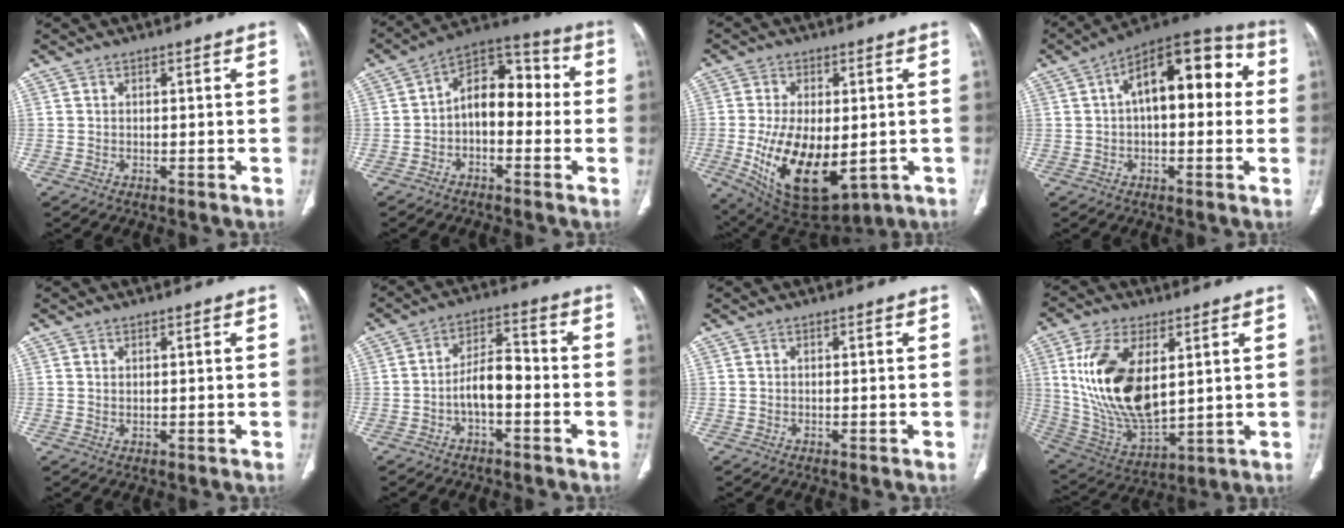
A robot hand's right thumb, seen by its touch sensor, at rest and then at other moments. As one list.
[{"total": 12.0, "force": [-0.9, 7.6, 9.2], "torque": [-0.102, 0.047, -0.031]}, {"total": 17.4, "force": [-3.3, 9.2, 14.5], "torque": [-0.253, -0.017, -0.024]}, {"total": 17.5, "force": [3.1, 8.6, 15.0], "torque": [-0.188, 0.047, 0.037]}, {"total": 0.6, "force": [0.4, 0.2, 0.4], "torque": [-0.006, -0.004, 0.009]}, {"total": 7.0, "force": [-2.2, 3.3, 5.7], "torque": [-0.092, 0.037, -0.043]}, {"total": 0.0}, {"total": 19.9, "force": [4.6, 10.3, 16.4], "torque": [-0.311, -0.025, 0.101]}]